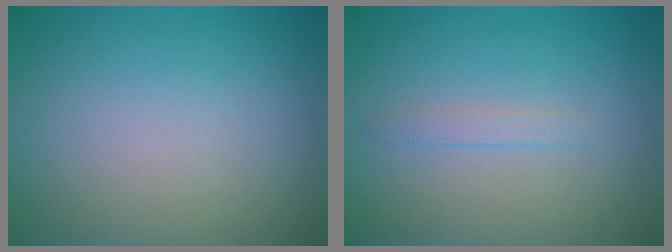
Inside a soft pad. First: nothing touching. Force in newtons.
{"total": 0.8, "press": 0.8, "slide": 0.2}